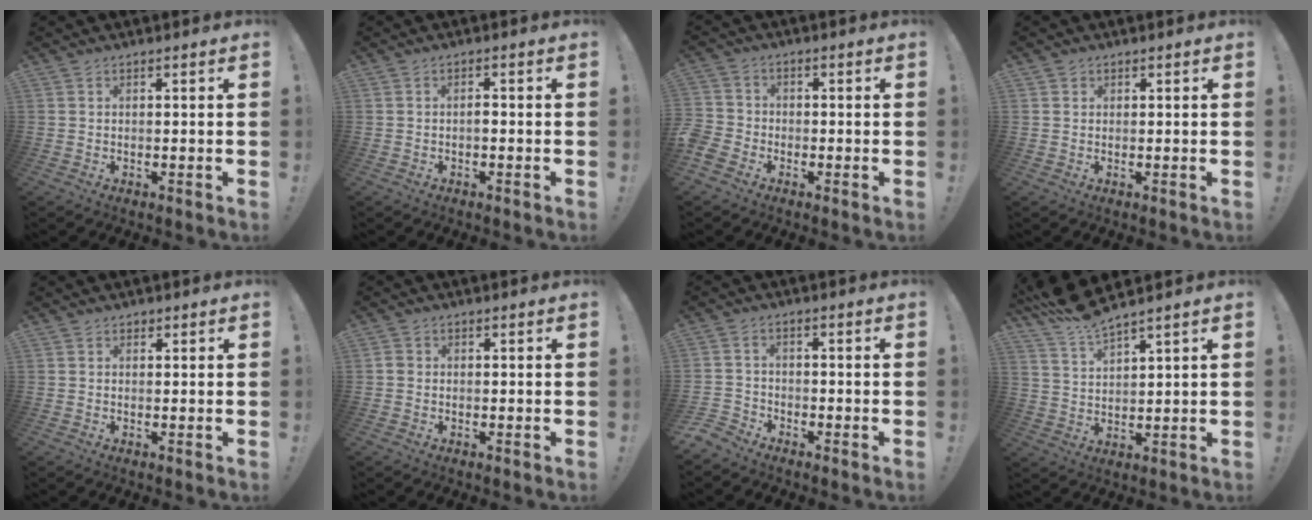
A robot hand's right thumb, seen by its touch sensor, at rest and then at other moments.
{"total": 1.4, "force": [-0.8, 0.5, 1.0], "torque": [-0.018, 0.003, -0.015]}
{"total": 5.2, "force": [-3.1, 3.8, 1.5], "torque": [-0.051, 0.017, -0.060]}
{"total": 1.0, "force": [0.6, 0.8, 0.0], "torque": [0.008, -0.002, 0.010]}
{"total": 0.8, "force": [0.6, 0.6, 0.1], "torque": [0.003, -0.002, 0.010]}
{"total": 1.4, "force": [-0.4, 1.3, 0.6], "torque": [-0.014, 0.008, -0.006]}
{"total": 4.0, "force": [-3.7, 1.7, 0.4], "torque": [-0.016, 0.010, -0.070]}
{"total": 7.8, "force": [7.1, 0.7, 3.1], "torque": [-0.071, -0.041, 0.132]}